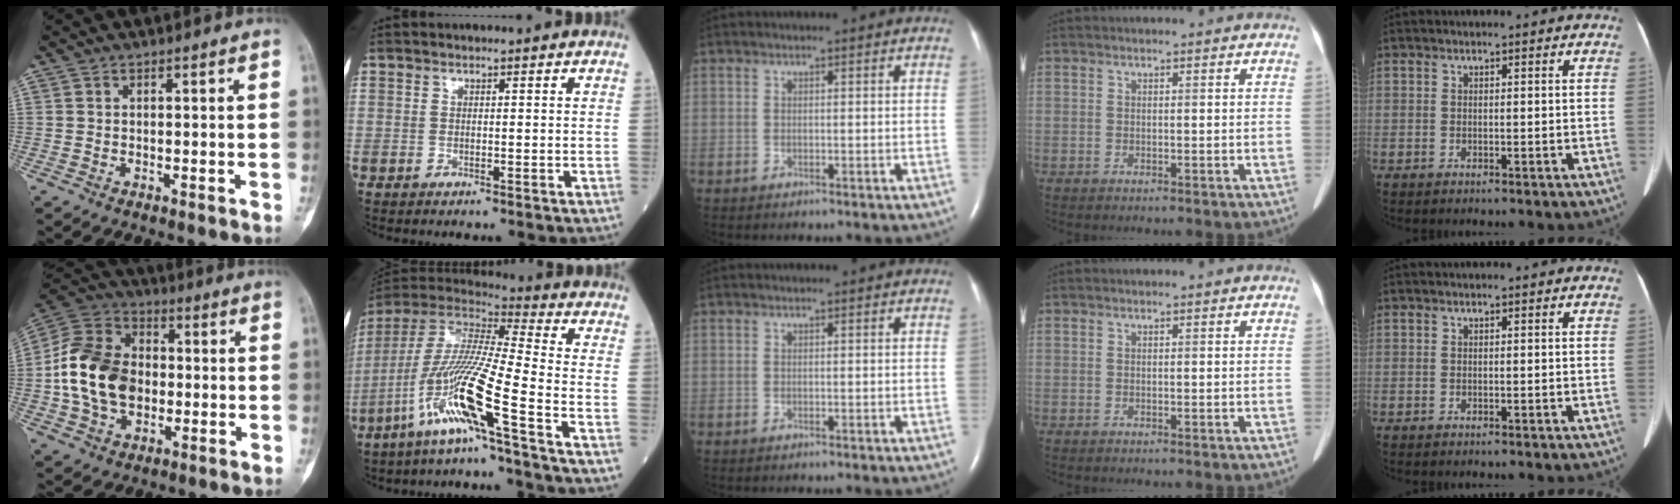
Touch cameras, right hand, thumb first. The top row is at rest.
{"thumb": {"total": 17.6, "force": [-1.5, 12.8, 12.0], "torque": [-0.204, 0.026, -0.030]}, "index": {"total": 16.0, "force": [-7.4, -0.9, 14.1], "torque": [-0.299, -0.025, -0.154]}}